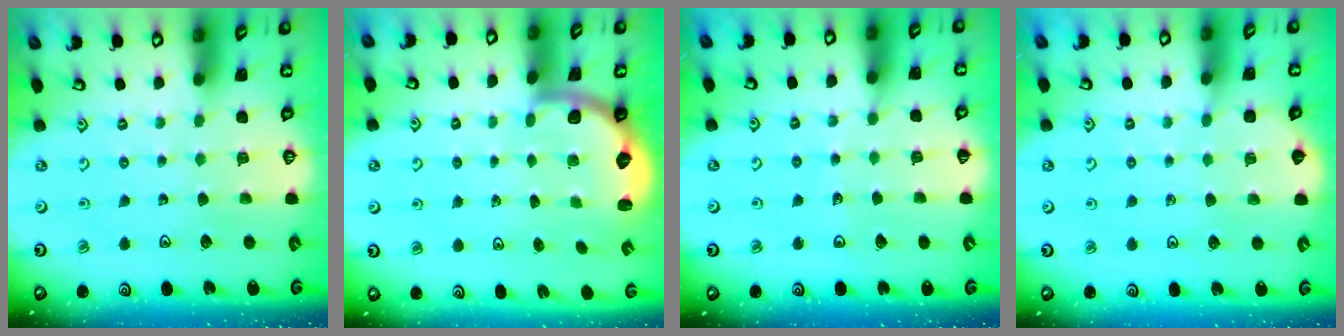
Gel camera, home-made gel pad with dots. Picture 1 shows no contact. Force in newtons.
{"total": 2.5, "press": 2.1, "slide": 1.3}
{"total": 2.5, "press": 2.5, "slide": 0.2}
{"total": 1.5, "press": 1.5, "slide": 0.3}